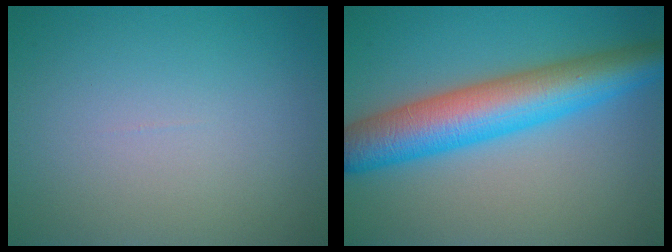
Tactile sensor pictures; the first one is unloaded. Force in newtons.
{"total": 8.7, "press": 8.7, "slide": 0.1}